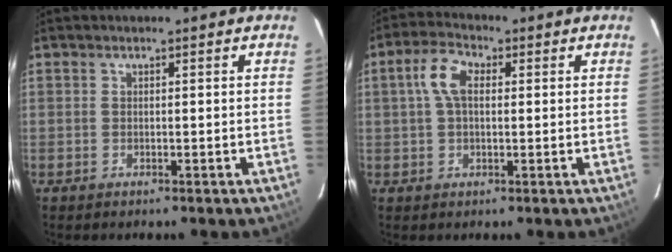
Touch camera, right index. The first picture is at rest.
{"total": 5.9, "force": [1.1, 3.3, 4.8], "torque": [-0.096, 0.019, 0.020]}